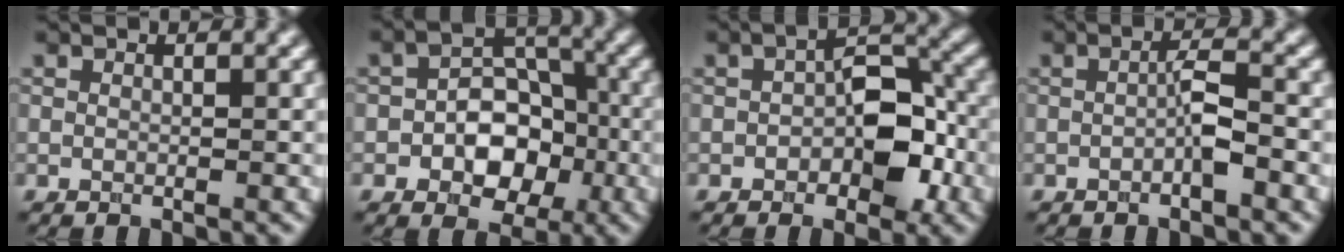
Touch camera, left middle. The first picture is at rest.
{"total": 5.9, "force": [-1.7, 4.0, 3.9], "torque": [-0.043, 0.001, -0.029]}
{"total": 5.9, "force": [-1.2, 3.2, 4.8], "torque": [-0.058, 0.009, -0.023]}
{"total": 2.0, "force": [-0.7, 0.2, 1.9], "torque": [-0.034, 0.008, -0.015]}